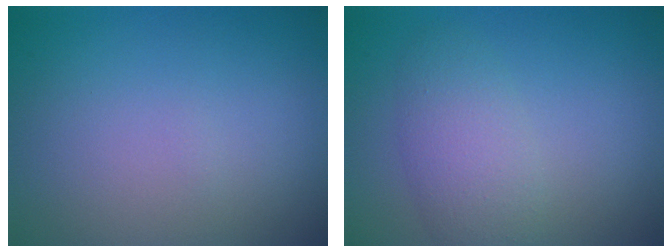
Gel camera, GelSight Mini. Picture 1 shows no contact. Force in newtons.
{"total": 3.5, "press": 3.5, "slide": 0.2}